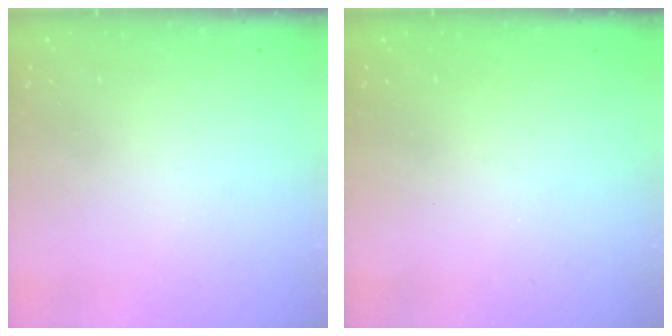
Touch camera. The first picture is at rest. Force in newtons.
{"total": 1.1, "press": 1.0, "slide": 0.1}